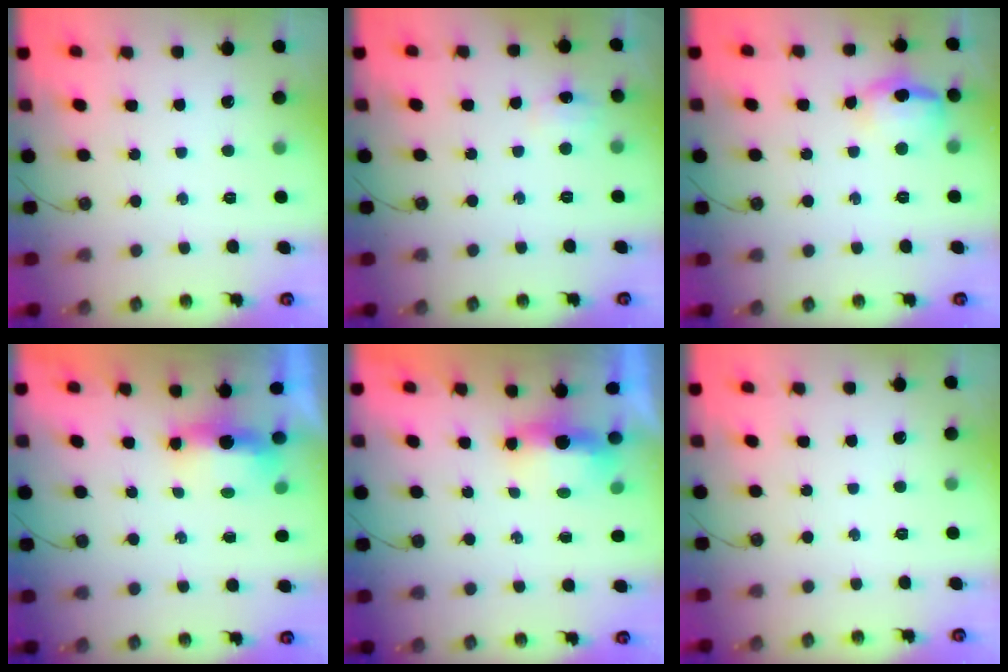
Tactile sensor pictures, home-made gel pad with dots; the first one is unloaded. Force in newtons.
{"total": 7.1, "press": 7.0, "slide": 0.9}
{"total": 12.4, "press": 12.3, "slide": 1.7}
{"total": 14.1, "press": 6.9, "slide": 12.3}
{"total": 14.4, "press": 7.0, "slide": 12.6}
{"total": 0.0}